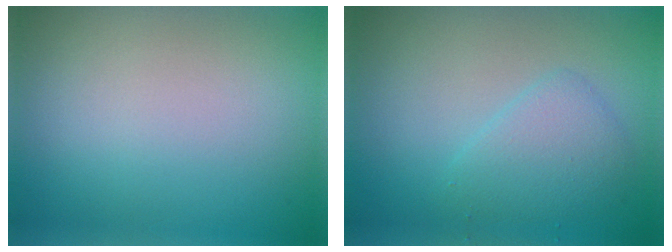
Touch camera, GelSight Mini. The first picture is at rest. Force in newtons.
{"total": 2.6, "press": 2.6, "slide": 0.1}